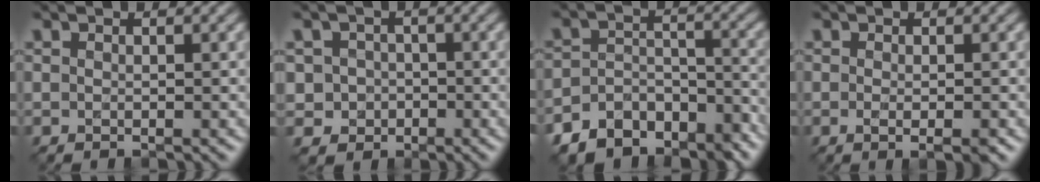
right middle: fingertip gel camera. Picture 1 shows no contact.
{"total": 2.8, "force": [-0.6, 2.7, 0.5], "torque": [0.009, 0.000, -0.011]}
{"total": 10.2, "force": [-8.3, 5.5, 2.2], "torque": [-0.043, 0.000, -0.118]}
{"total": 1.8, "force": [-0.6, 0.3, 1.7], "torque": [-0.026, -0.005, -0.009]}